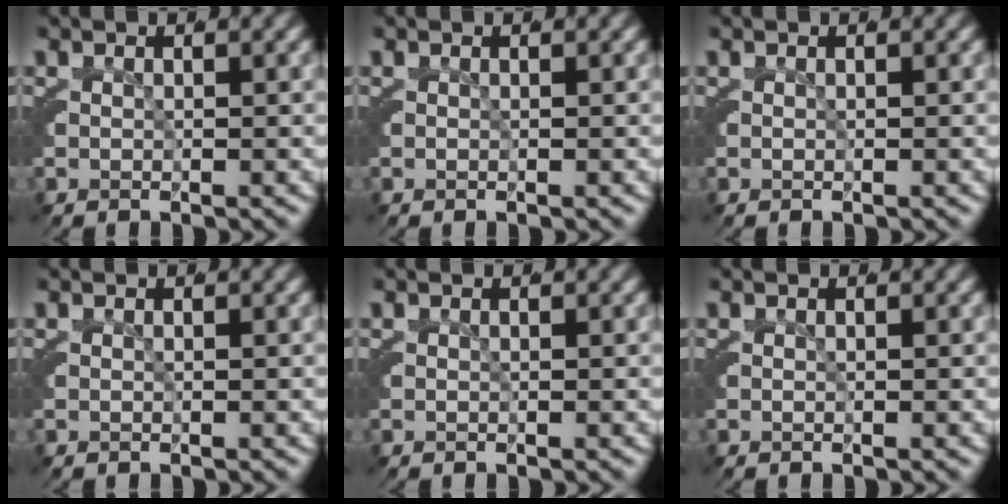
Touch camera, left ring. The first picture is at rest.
{"total": 0.0}
{"total": 0.0}
{"total": 0.0}
{"total": 0.0}
{"total": 0.0}